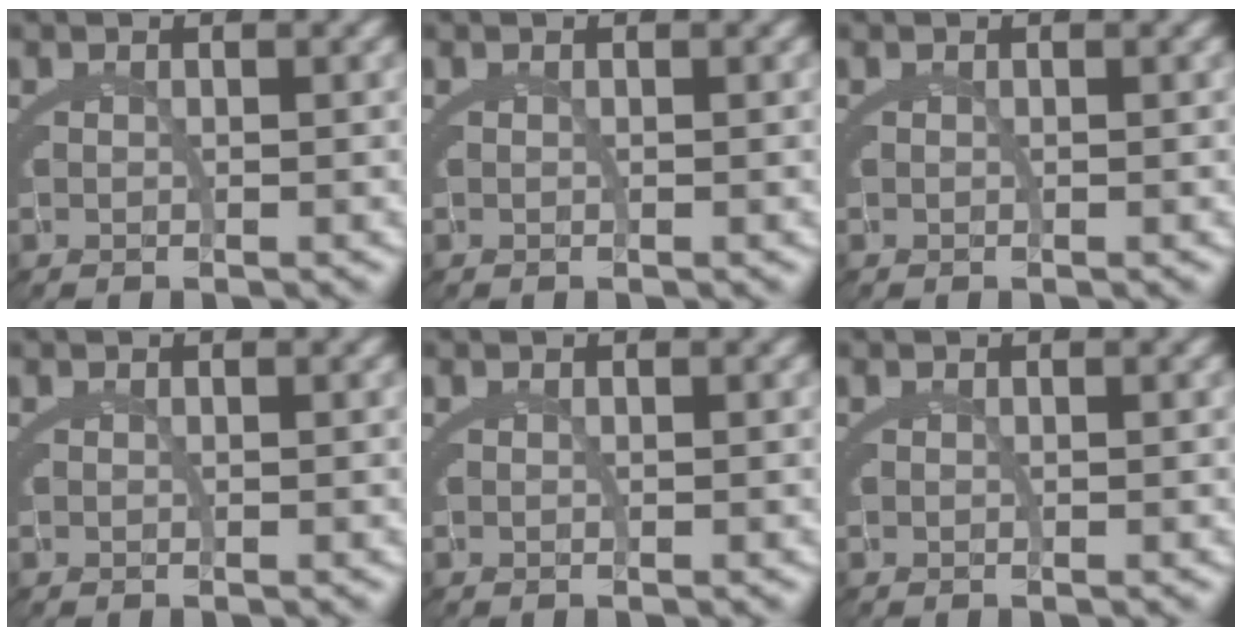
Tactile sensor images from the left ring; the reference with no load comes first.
{"total": 0.0}
{"total": 0.0}
{"total": 0.0}
{"total": 0.0}
{"total": 0.0}